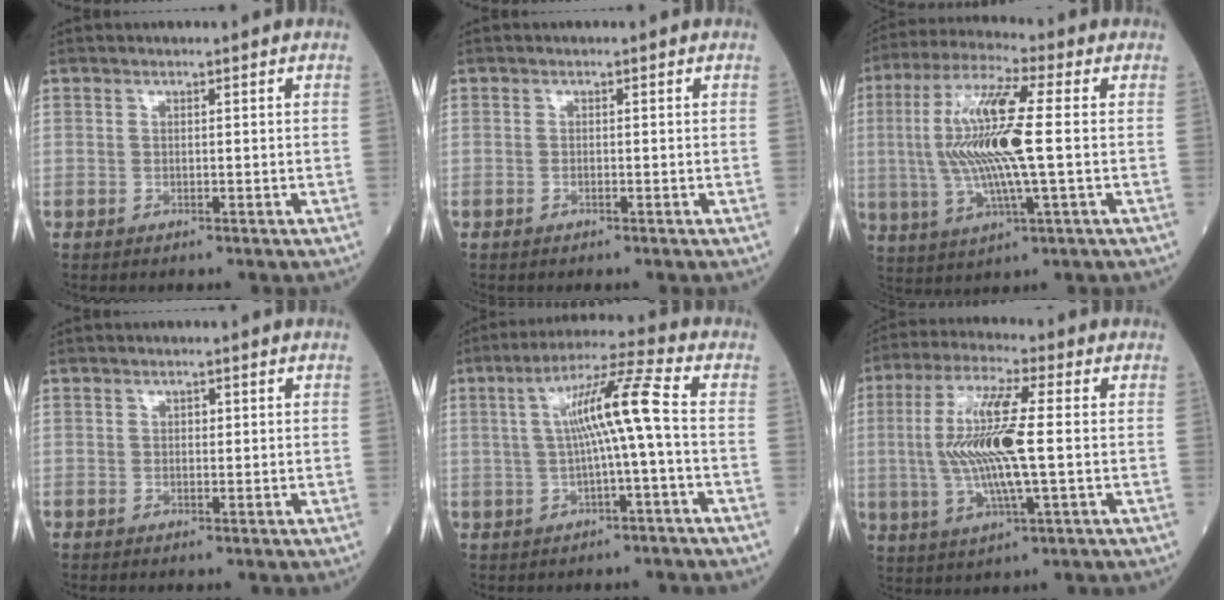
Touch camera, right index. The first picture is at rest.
{"total": 0.0}
{"total": 14.9, "force": [0.3, 1.8, 14.8], "torque": [-0.307, 0.007, 0.002]}
{"total": 0.7, "force": [0.2, 0.4, 0.5], "torque": [-0.007, 0.001, 0.003]}
{"total": 9.1, "force": [0.1, -0.8, 9.0], "torque": [-0.159, 0.021, 0.003]}
{"total": 12.7, "force": [0.0, 1.6, 12.6], "torque": [-0.262, 0.003, -0.002]}